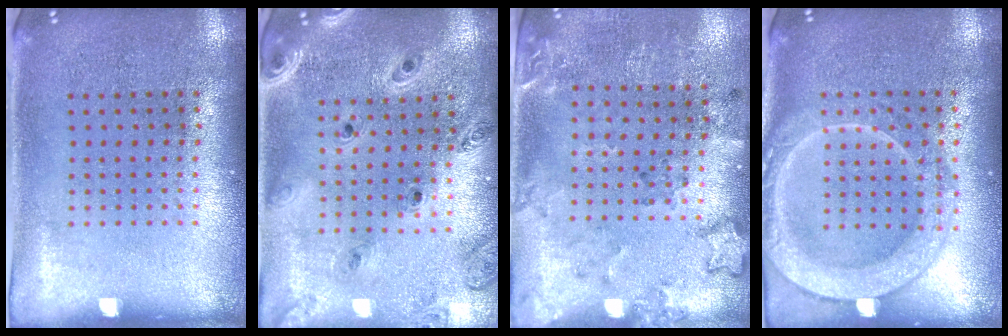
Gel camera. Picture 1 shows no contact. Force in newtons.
{"total": 1.3, "press": 1.3, "slide": 0.2}
{"total": 2.0, "press": 1.5, "slide": 1.4}
{"total": 2.0, "press": 2.0, "slide": 0.3}